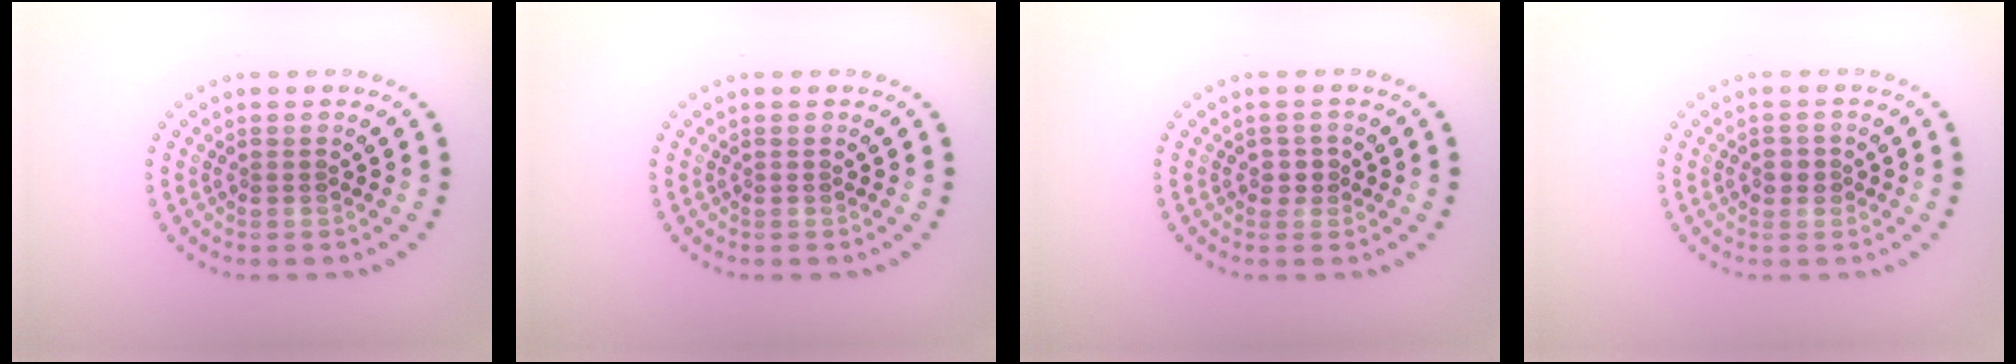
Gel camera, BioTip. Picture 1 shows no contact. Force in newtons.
{"total": 0.0}
{"total": 1.2, "press": 1.1, "slide": 0.6}
{"total": 1.2, "press": 1.2, "slide": 0.4}